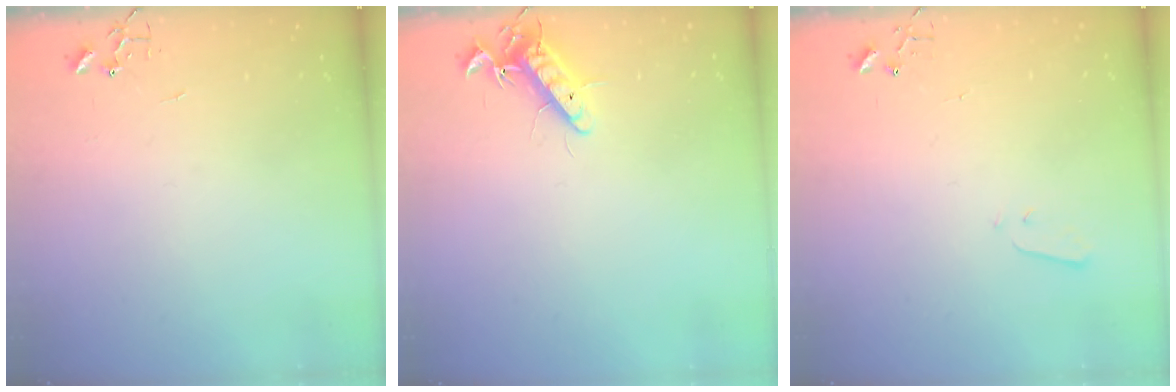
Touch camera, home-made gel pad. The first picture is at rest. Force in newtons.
{"total": 11.3, "press": 11.2, "slide": 1.5}
{"total": 1.9, "press": 1.9, "slide": 0.4}